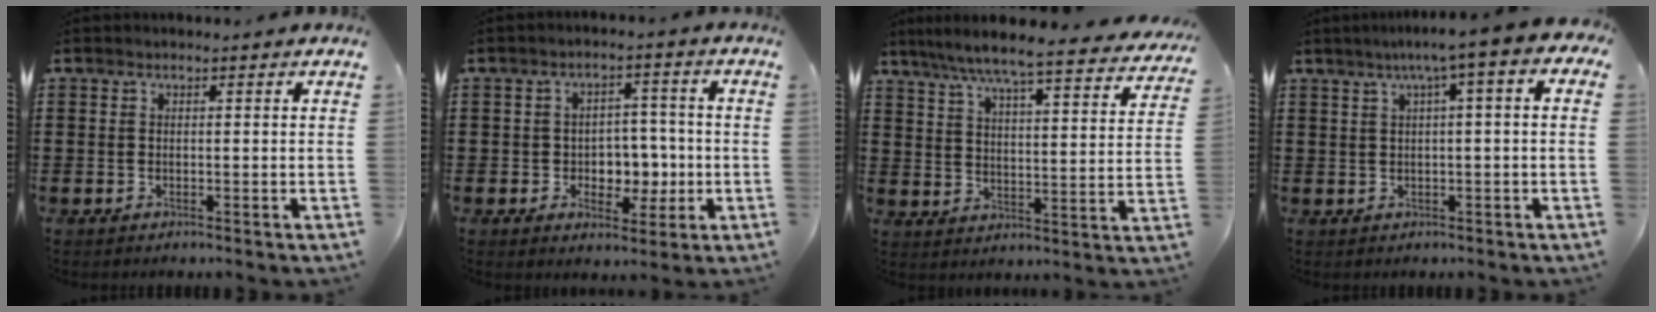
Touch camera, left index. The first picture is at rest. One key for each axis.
{"total": 5.4, "fx": -0.6, "fy": 4.6, "fz": 2.8, "tx": -0.044, "ty": 0.000, "tz": -0.018}
{"total": 6.7, "fx": 5.9, "fy": -0.3, "fz": 3.1, "tx": -0.085, "ty": -0.041, "tz": 0.096}
{"total": 4.3, "fx": 0.8, "fy": 0.0, "fz": 4.2, "tx": -0.081, "ty": -0.001, "tz": 0.007}